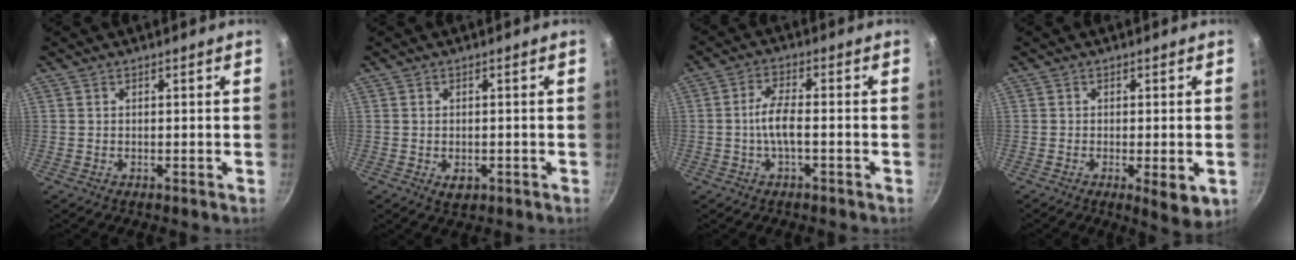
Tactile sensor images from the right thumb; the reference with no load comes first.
{"total": 2.6, "force": [-0.9, 1.7, 1.7], "torque": [-0.022, 0.002, -0.007]}
{"total": 5.3, "force": [-1.0, 2.2, 4.7], "torque": [-0.098, 0.018, -0.021]}
{"total": 5.6, "force": [-1.7, 1.7, 5.1], "torque": [-0.075, -0.013, -0.023]}